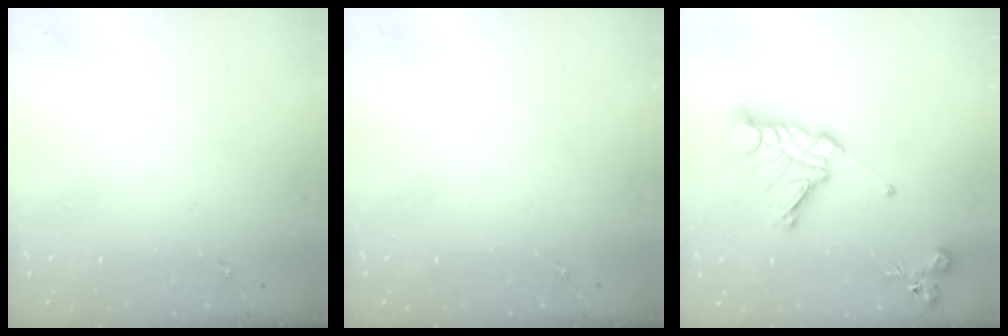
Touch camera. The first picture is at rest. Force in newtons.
{"total": 0.0}
{"total": 16.1, "press": 16.0, "slide": 1.6}